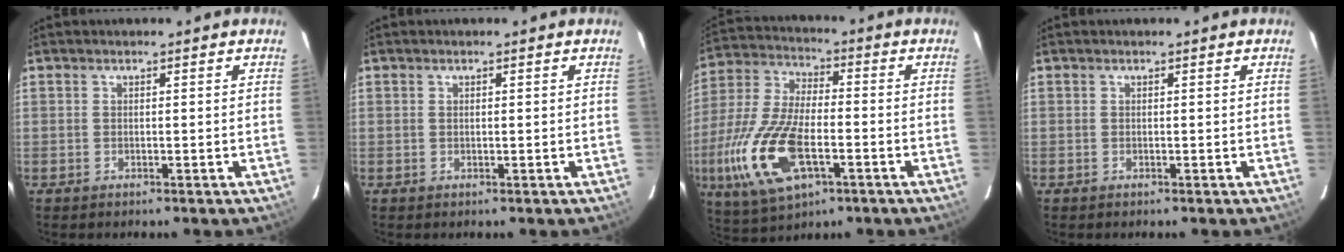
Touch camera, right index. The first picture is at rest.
{"total": 0.0}
{"total": 19.4, "force": [-6.3, 8.9, 16.1], "torque": [-0.364, -0.024, -0.112]}
{"total": 0.0}